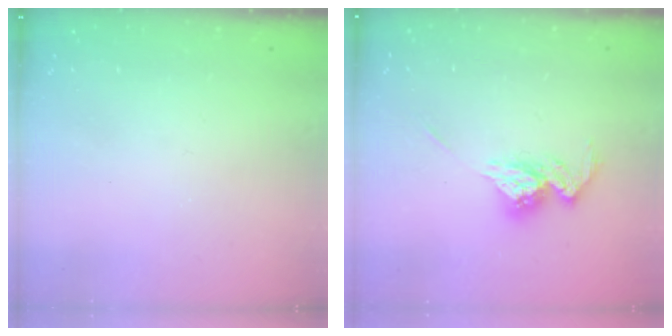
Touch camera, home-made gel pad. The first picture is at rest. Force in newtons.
{"total": 11.8, "press": 11.8, "slide": 0.5}